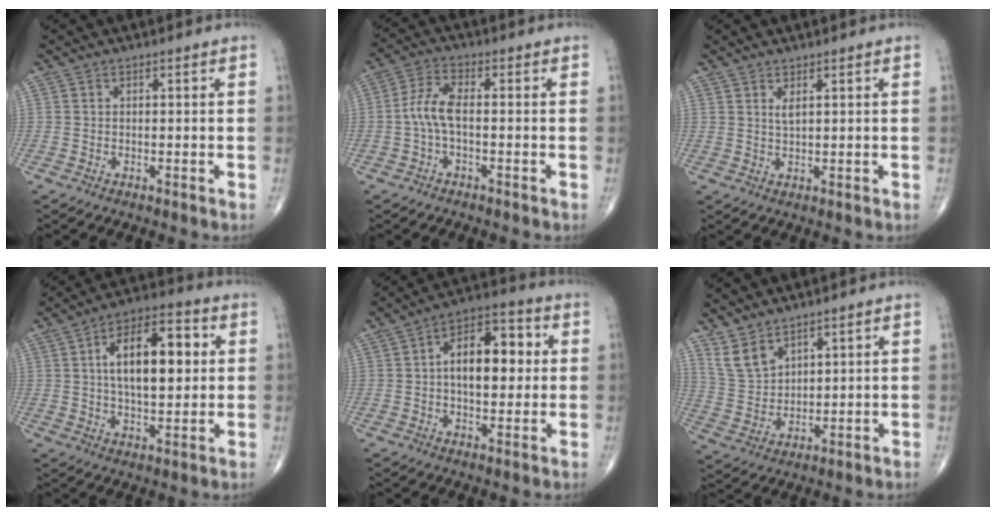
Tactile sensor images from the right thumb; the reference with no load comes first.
{"total": 5.6, "force": [-0.9, 2.2, 5.0], "torque": [-0.113, 0.018, -0.024]}
{"total": 1.6, "force": [1.0, 0.5, 1.2], "torque": [-0.022, -0.008, 0.021]}
{"total": 15.2, "force": [2.6, 7.3, 13.1], "torque": [-0.190, 0.013, 0.038]}
{"total": 12.6, "force": [1.2, 6.9, 10.5], "torque": [-0.138, 0.024, 0.011]}
{"total": 6.5, "force": [5.1, 3.0, 2.8], "torque": [-0.047, -0.028, 0.116]}